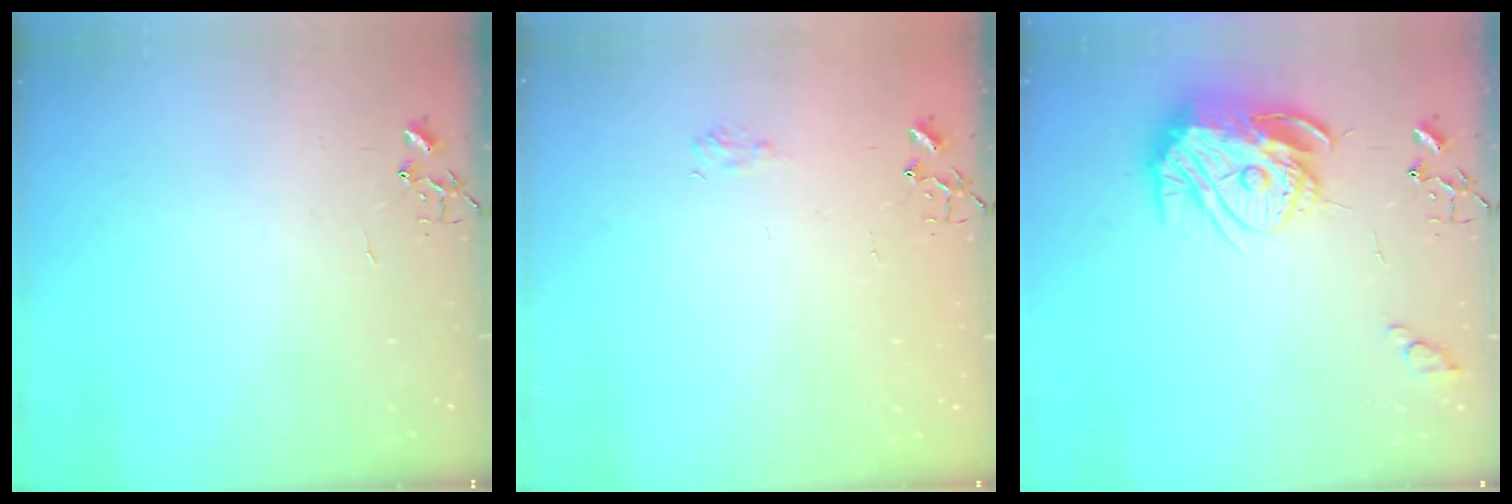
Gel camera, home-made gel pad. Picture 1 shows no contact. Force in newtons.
{"total": 6.9, "press": 6.8, "slide": 0.8}
{"total": 16.3, "press": 16.2, "slide": 1.6}